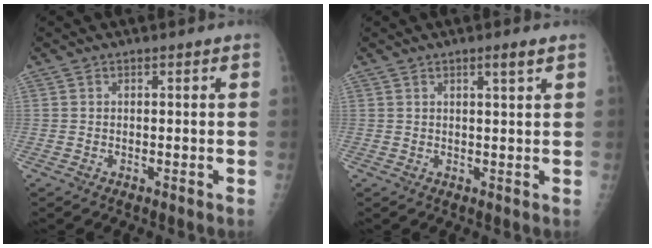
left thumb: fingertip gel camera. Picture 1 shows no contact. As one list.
[{"total": 2.1, "force": [1.2, 0.0, 1.7], "torque": [-0.028, -0.008, 0.020]}]